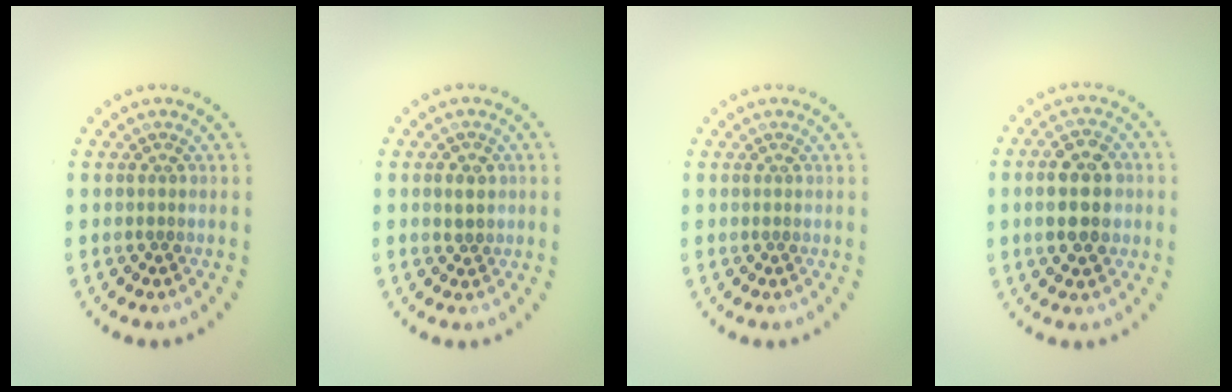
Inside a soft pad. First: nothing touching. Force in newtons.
{"total": 1.1, "press": 1.0, "slide": 0.4}
{"total": 0.0}
{"total": 5.5, "press": 5.5, "slide": 0.3}